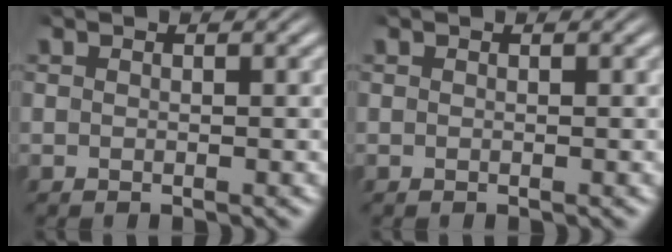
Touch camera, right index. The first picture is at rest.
{"total": 0.0}